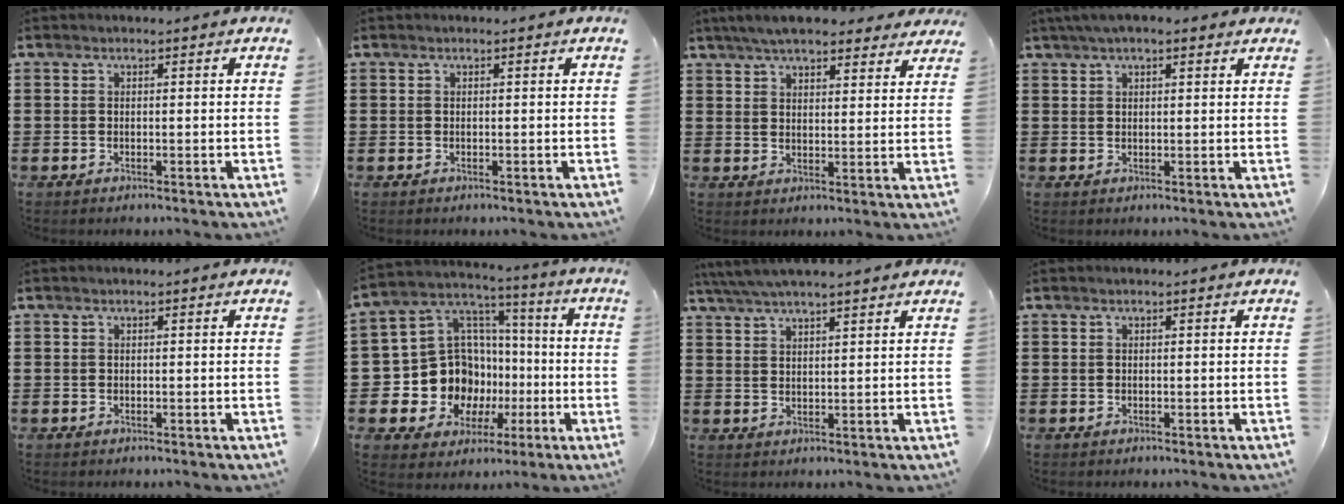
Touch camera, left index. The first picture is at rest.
{"total": 0.0}
{"total": 6.1, "force": [5.5, 1.1, 2.3], "torque": [-0.061, -0.007, 0.102]}
{"total": 3.2, "force": [2.2, 1.0, 2.1], "torque": [-0.044, 0.009, 0.039]}
{"total": 0.0}
{"total": 13.0, "force": [-2.9, 11.8, 4.5], "torque": [-0.136, -0.009, -0.037]}
{"total": 4.2, "force": [3.7, 0.1, 1.9], "torque": [-0.047, -0.006, 0.067]}
{"total": 0.0}